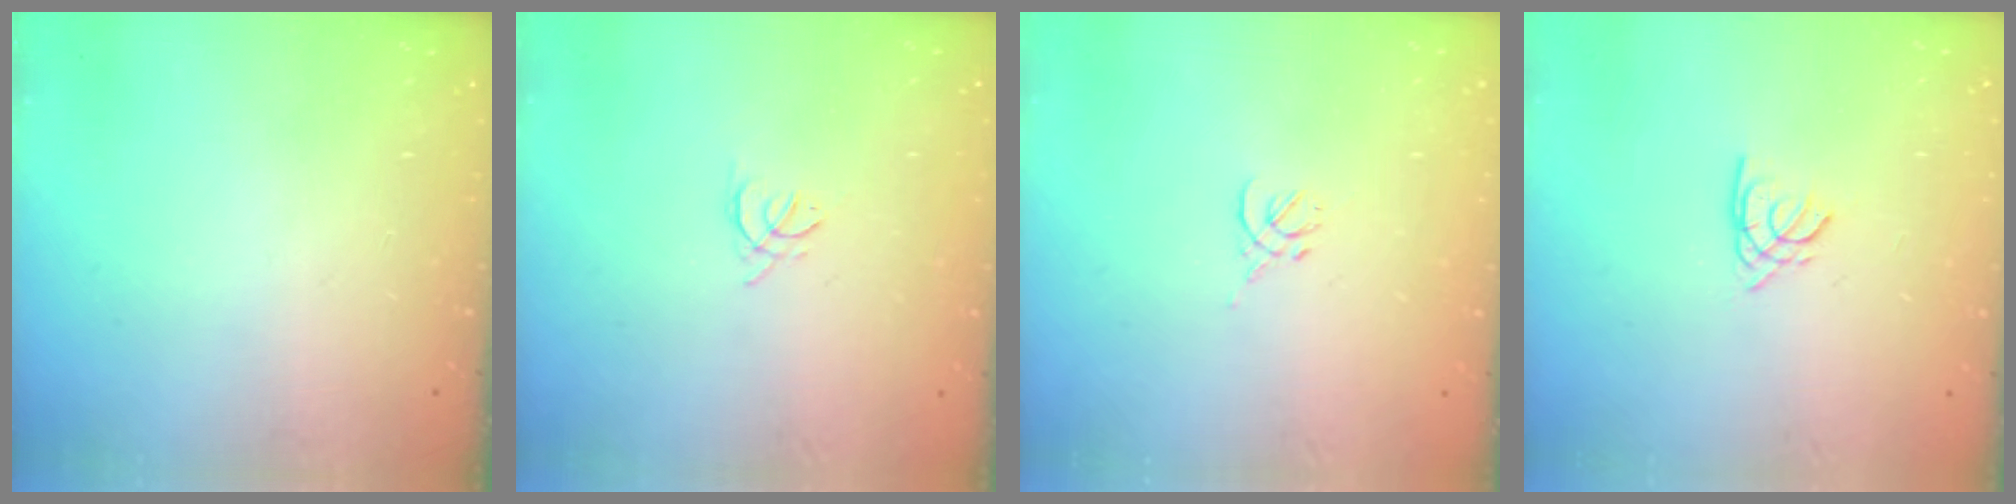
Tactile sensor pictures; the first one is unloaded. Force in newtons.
{"total": 1.5, "press": 1.4, "slide": 0.6}
{"total": 0.0}
{"total": 1.6, "press": 1.6, "slide": 0.2}